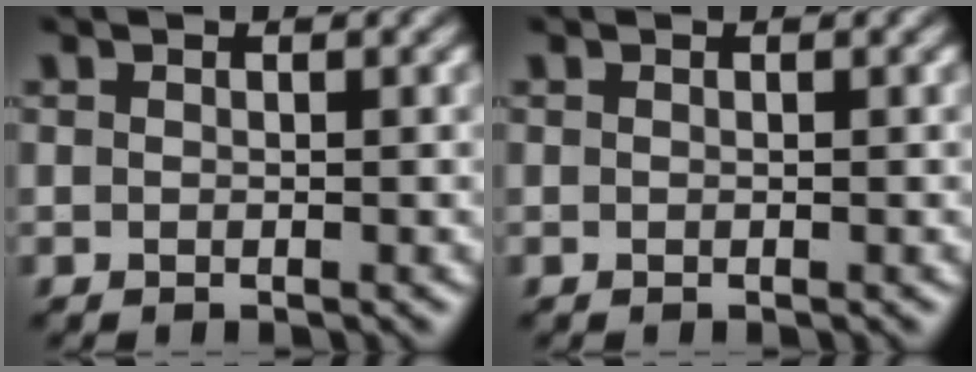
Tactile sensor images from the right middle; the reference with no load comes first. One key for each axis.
{"total": 0.0}